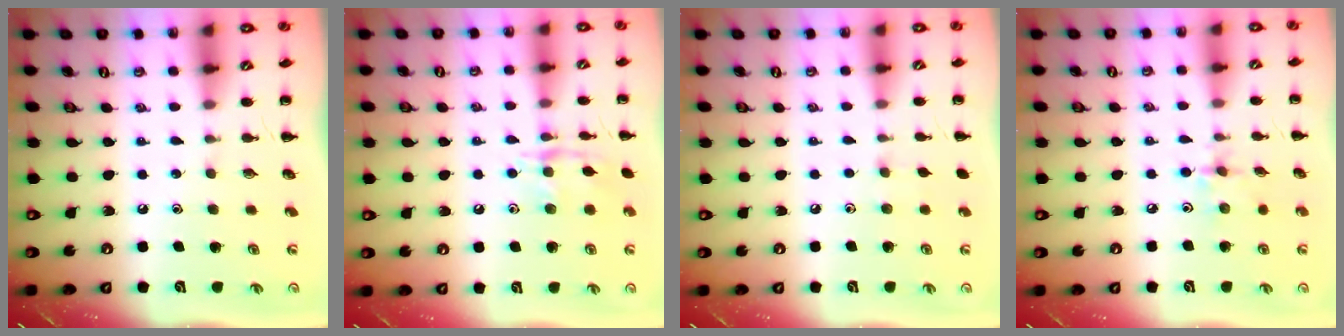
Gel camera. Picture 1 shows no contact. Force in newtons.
{"total": 10.6, "press": 10.6, "slide": 0.6}
{"total": 3.8, "press": 3.5, "slide": 1.3}
{"total": 2.7, "press": 2.7, "slide": 0.5}